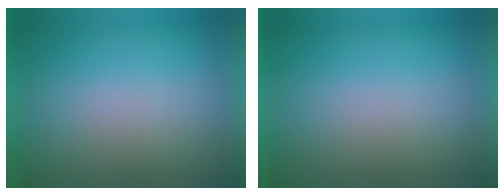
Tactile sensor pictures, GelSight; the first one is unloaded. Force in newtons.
{"total": 3.0}